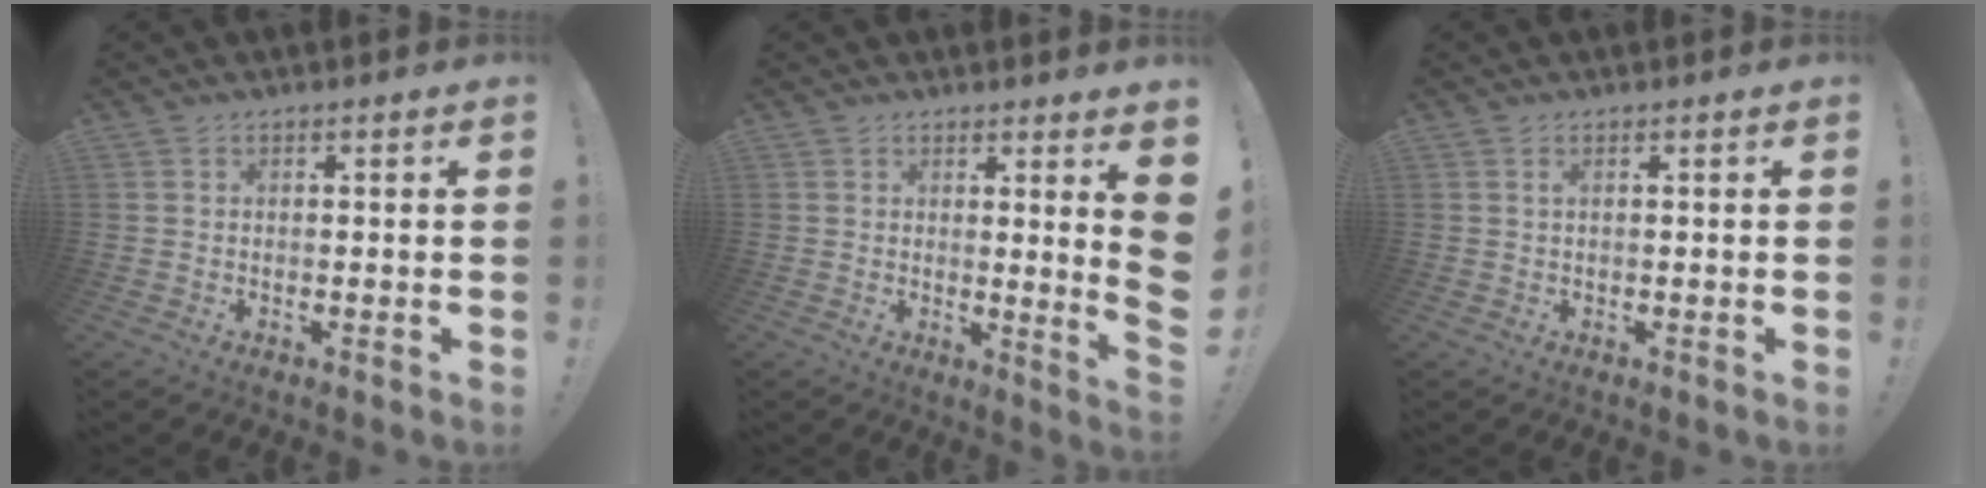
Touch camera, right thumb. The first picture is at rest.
{"total": 6.3, "force": [2.3, -0.9, 5.7], "torque": [-0.069, -0.041, 0.036]}
{"total": 0.8, "force": [0.4, -0.2, 0.7], "torque": [-0.012, 0.000, 0.005]}